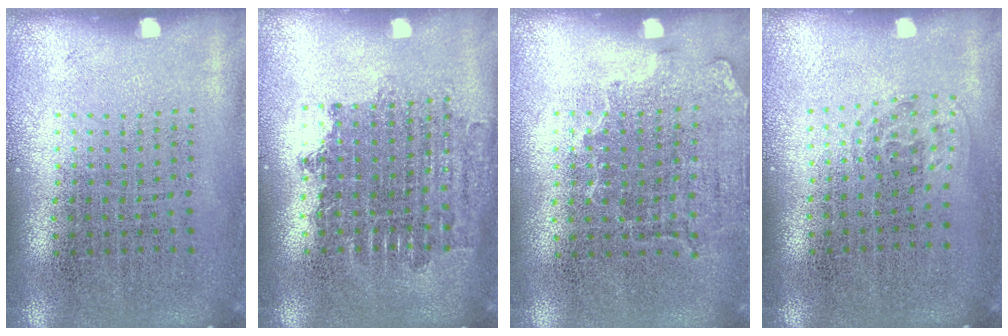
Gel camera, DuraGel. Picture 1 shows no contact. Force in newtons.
{"total": 1.7, "press": 1.4, "slide": 1.0}
{"total": 1.4, "press": 1.1, "slide": 0.8}
{"total": 1.1, "press": 0.7, "slide": 0.8}